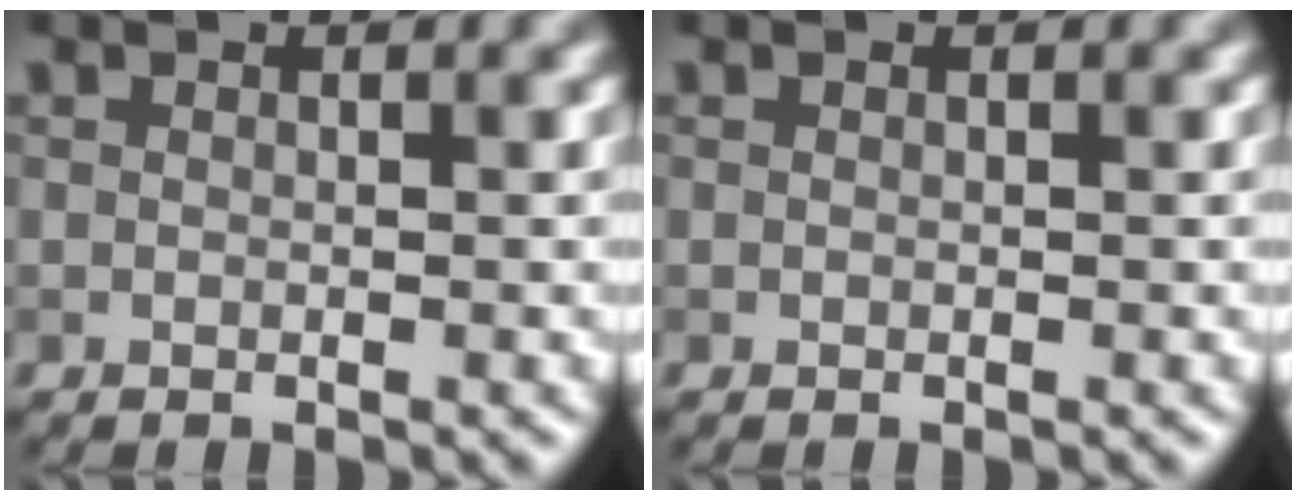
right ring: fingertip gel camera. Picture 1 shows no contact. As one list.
[{"total": 0.0}]